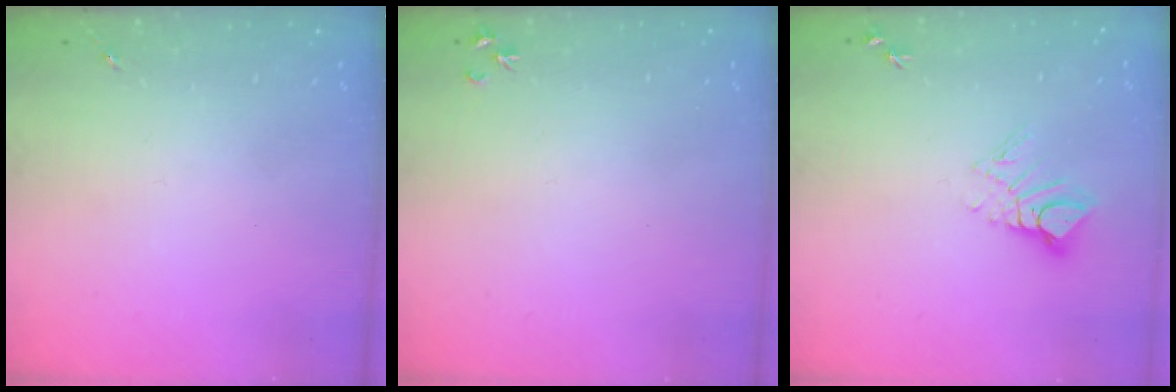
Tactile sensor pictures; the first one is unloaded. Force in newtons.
{"total": 3.2, "press": 3.2, "slide": 0.4}
{"total": 7.9, "press": 7.8, "slide": 0.7}